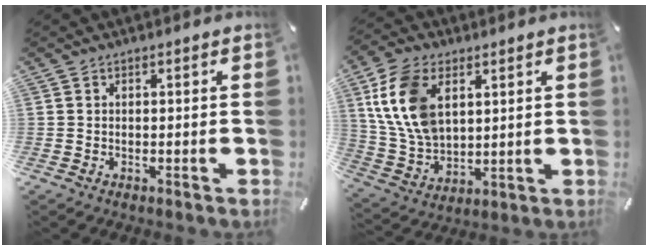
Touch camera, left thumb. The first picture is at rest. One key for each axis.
{"total": 14.2, "fx": 4.4, "fy": 10.0, "fz": 9.0, "tx": -0.229, "ty": 0.002, "tz": 0.082}